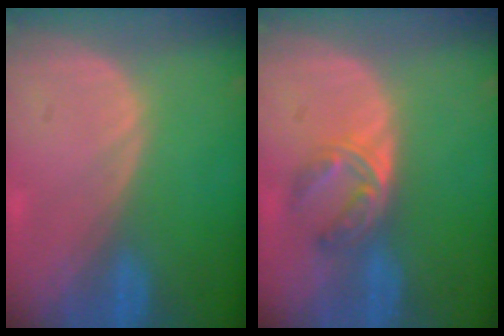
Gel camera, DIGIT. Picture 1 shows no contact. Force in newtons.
{"total": 5.7, "press": 4.5, "slide": 3.5}